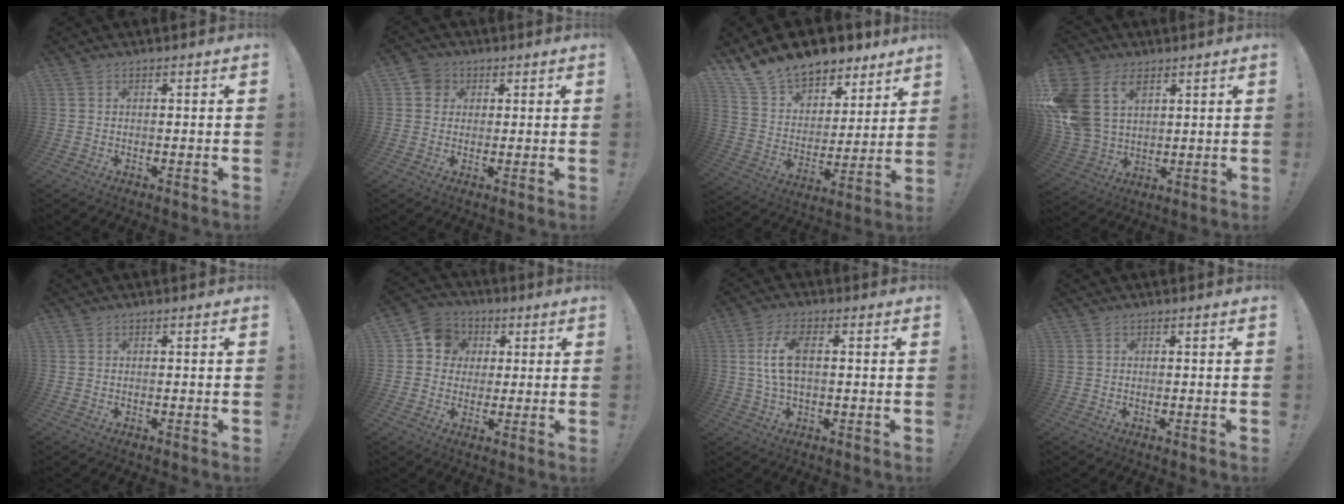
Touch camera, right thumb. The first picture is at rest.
{"total": 4.7, "force": [1.6, 4.2, 1.6], "torque": [-0.016, 0.001, 0.029]}
{"total": 15.2, "force": [12.5, 7.6, 3.9], "torque": [-0.084, -0.092, 0.236]}
{"total": 15.5, "force": [6.5, 10.9, 8.9], "torque": [-0.194, -0.029, 0.126]}
{"total": 0.0}
{"total": 9.3, "force": [1.7, 8.7, 3.0], "torque": [-0.034, 0.004, 0.036]}
{"total": 8.5, "force": [0.9, 4.1, 7.4], "torque": [-0.150, 0.001, 0.016]}
{"total": 0.7, "force": [0.2, 0.7, 0.1], "torque": [-0.008, 0.006, 0.004]}